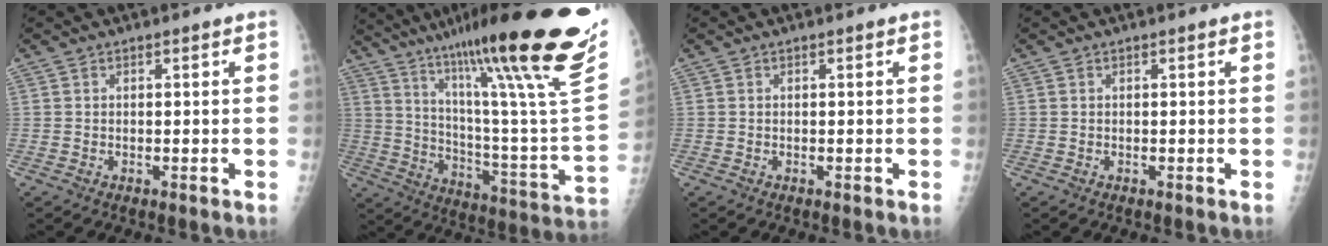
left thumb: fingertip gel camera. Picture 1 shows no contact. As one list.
[{"total": 35.0, "force": [23.0, 3.1, 26.2], "torque": [-0.343, -0.094, 0.349]}, {"total": 0.0}, {"total": 0.0}]